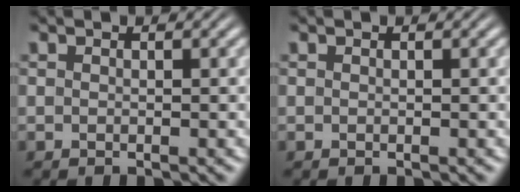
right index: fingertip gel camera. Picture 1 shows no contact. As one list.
[{"total": 0.0}]